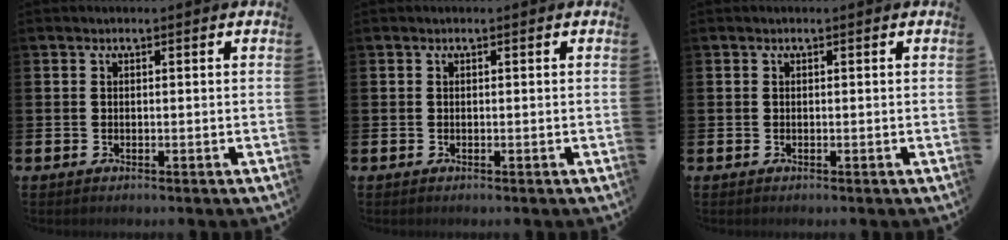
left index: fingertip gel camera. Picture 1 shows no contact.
{"total": 0.0}
{"total": 0.0}